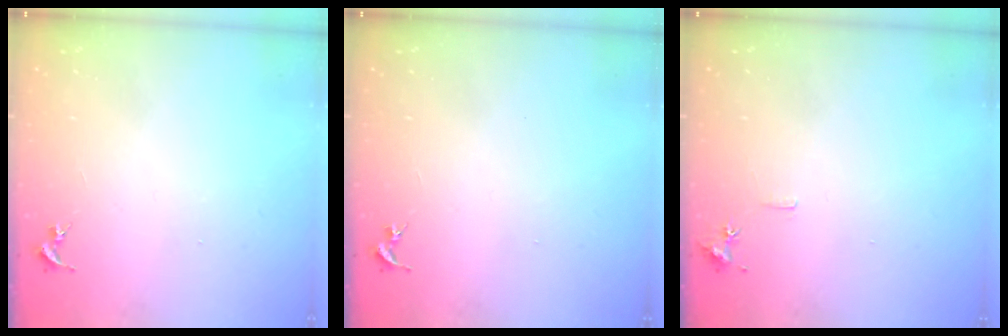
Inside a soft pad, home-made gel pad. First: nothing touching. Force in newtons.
{"total": 0.0}
{"total": 5.6, "press": 5.6, "slide": 0.7}